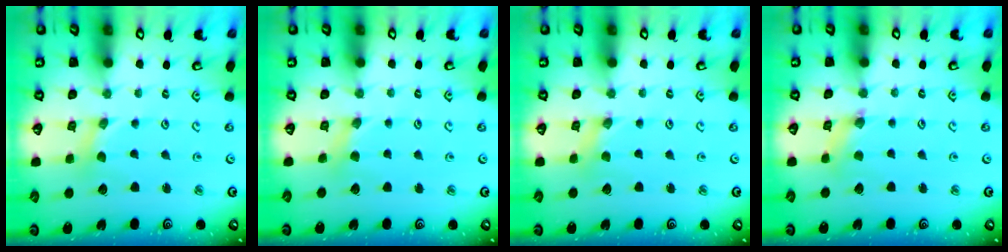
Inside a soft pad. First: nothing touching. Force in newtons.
{"total": 3.1, "press": 3.1, "slide": 0.5}
{"total": 0.0}
{"total": 1.4, "press": 1.3, "slide": 0.3}